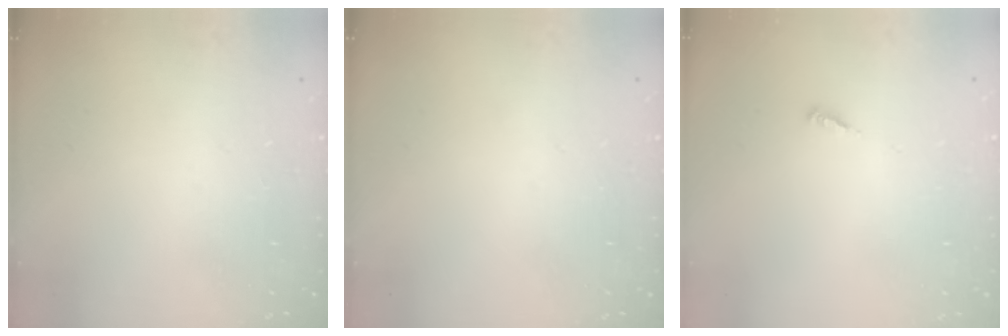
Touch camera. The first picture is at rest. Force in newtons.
{"total": 0.0}
{"total": 3.2, "press": 3.2, "slide": 0.3}